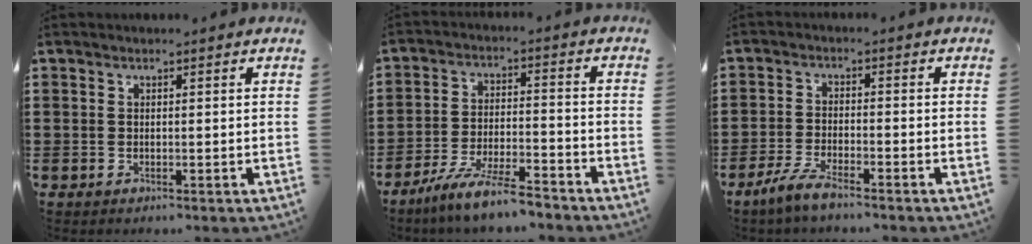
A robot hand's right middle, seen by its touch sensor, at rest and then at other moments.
{"total": 7.9, "force": [-7.0, 0.4, 3.6], "torque": [-0.078, 0.000, -0.135]}
{"total": 4.4, "force": [-3.6, 0.6, 2.4], "torque": [-0.061, -0.004, -0.073]}